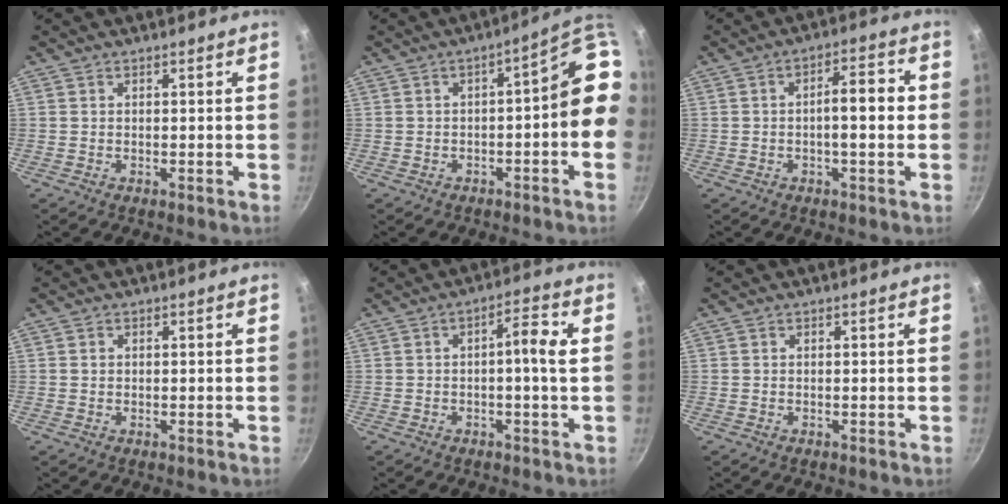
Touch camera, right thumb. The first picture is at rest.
{"total": 10.5, "force": [-0.6, 4.0, 9.7], "torque": [-0.092, 0.048, -0.006]}
{"total": 7.1, "force": [-0.5, 2.4, 6.7], "torque": [-0.090, 0.025, -0.011]}
{"total": 0.8, "force": [0.2, 0.7, 0.3], "torque": [-0.004, 0.003, 0.003]}
{"total": 5.0, "force": [0.0, 0.8, 4.9], "torque": [-0.089, 0.018, -0.001]}
{"total": 0.0}